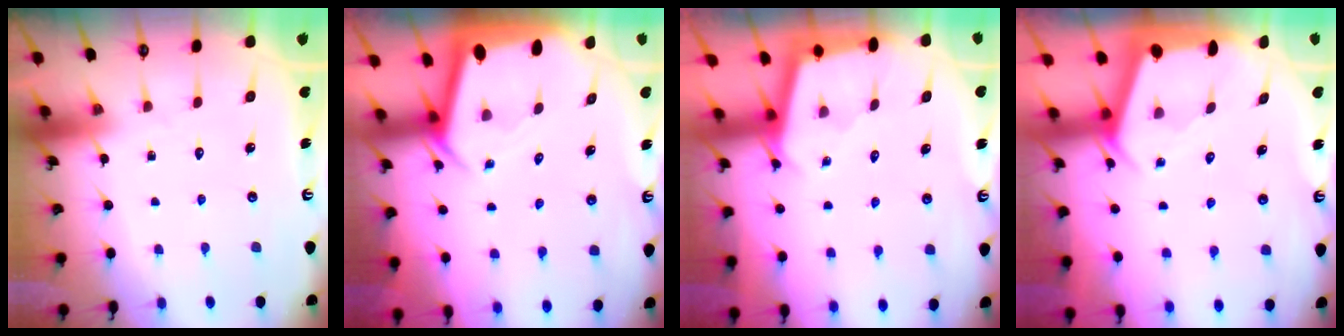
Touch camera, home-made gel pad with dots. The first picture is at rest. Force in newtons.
{"total": 2.3, "press": 2.3, "slide": 0.2}
{"total": 2.1, "press": 2.1, "slide": 0.2}
{"total": 2.4, "press": 2.4, "slide": 0.3}